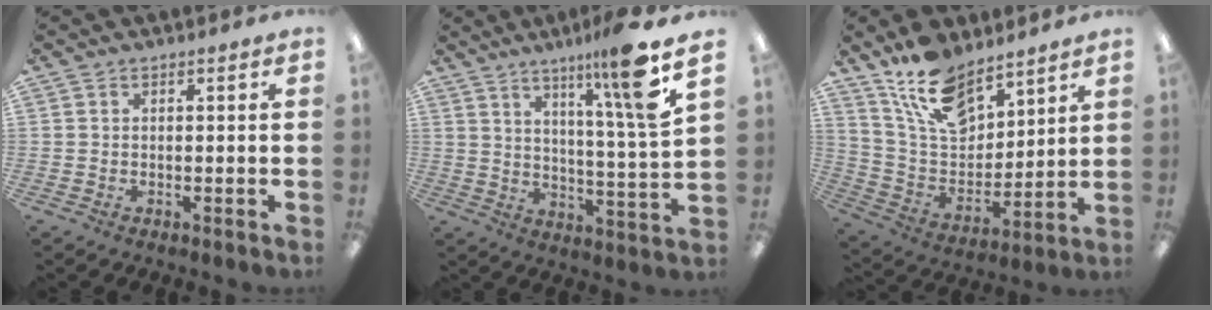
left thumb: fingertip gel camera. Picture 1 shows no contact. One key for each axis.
{"total": 14.2, "fx": 9.1, "fy": -0.2, "fz": 11.0, "tx": -0.176, "ty": -0.049, "tz": 0.130}
{"total": 15.1, "fx": 11.0, "fy": 7.2, "fz": 7.3, "tx": -0.148, "ty": -0.056, "tz": 0.207}